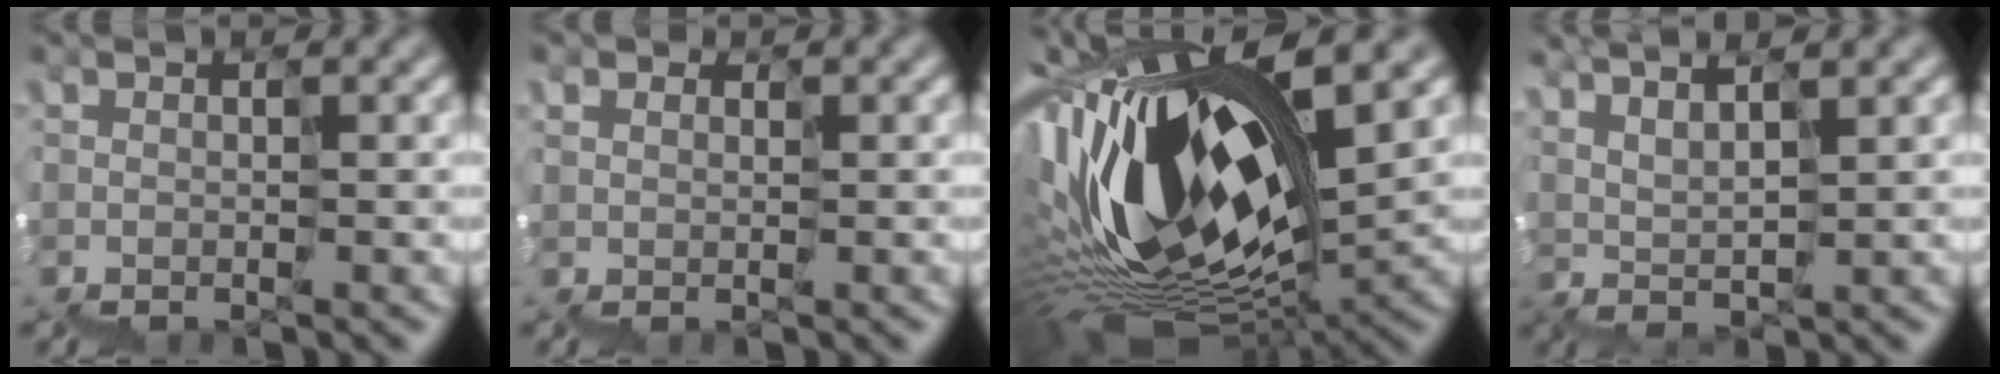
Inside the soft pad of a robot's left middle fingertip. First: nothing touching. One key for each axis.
{"total": 1.2, "fx": 0.2, "fy": 1.1, "fz": 0.5, "tx": -0.010, "ty": 0.003, "tz": 0.006}
{"total": 15.2, "fx": 1.4, "fy": 5.8, "fz": 14.0, "tx": -0.290, "ty": 0.008, "tz": 0.030}
{"total": 2.4, "fx": 2.2, "fy": -0.1, "fz": 1.0, "tx": -0.033, "ty": 0.018, "tz": 0.047}